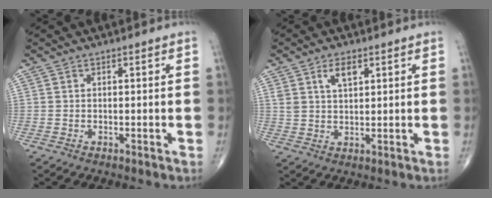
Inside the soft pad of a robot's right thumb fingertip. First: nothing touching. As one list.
[{"total": 4.4, "force": [2.3, 2.1, 3.1], "torque": [-0.050, -0.011, 0.045]}]